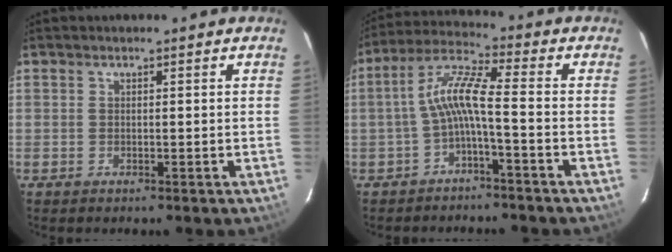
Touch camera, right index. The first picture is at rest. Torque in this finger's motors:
{"motor_torque": [0.92, -0.50, 0.67, 0.18]}